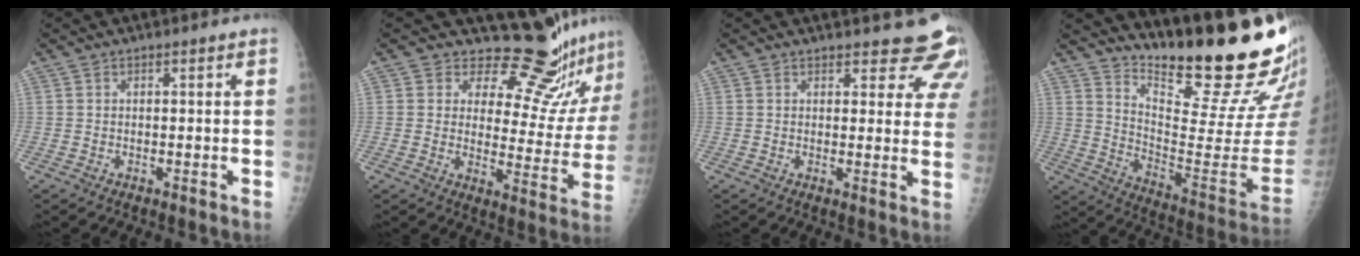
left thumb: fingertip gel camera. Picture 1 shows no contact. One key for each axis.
{"total": 15.6, "fx": 14.4, "fy": 4.0, "fz": 4.6, "tx": -0.018, "ty": -0.131, "tz": 0.176}
{"total": 9.7, "fx": 8.7, "fy": 3.7, "fz": 2.3, "tx": 0.024, "ty": -0.048, "tz": 0.074}
{"total": 24.1, "fx": 20.4, "fy": 3.3, "fz": 12.4, "tx": -0.157, "ty": -0.173, "tz": 0.297}